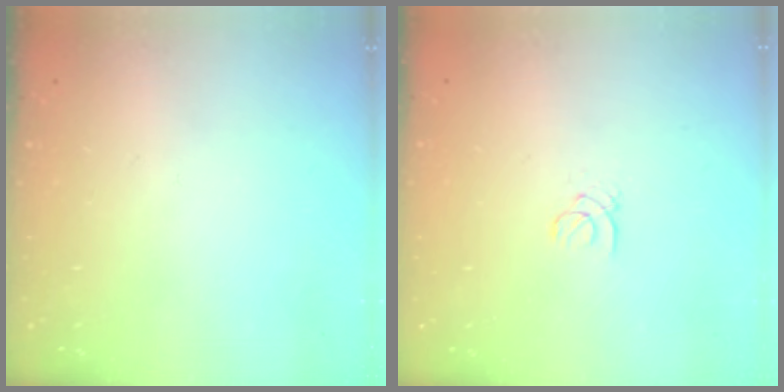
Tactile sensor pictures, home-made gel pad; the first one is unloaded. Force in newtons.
{"total": 1.0, "press": 1.0, "slide": 0.1}